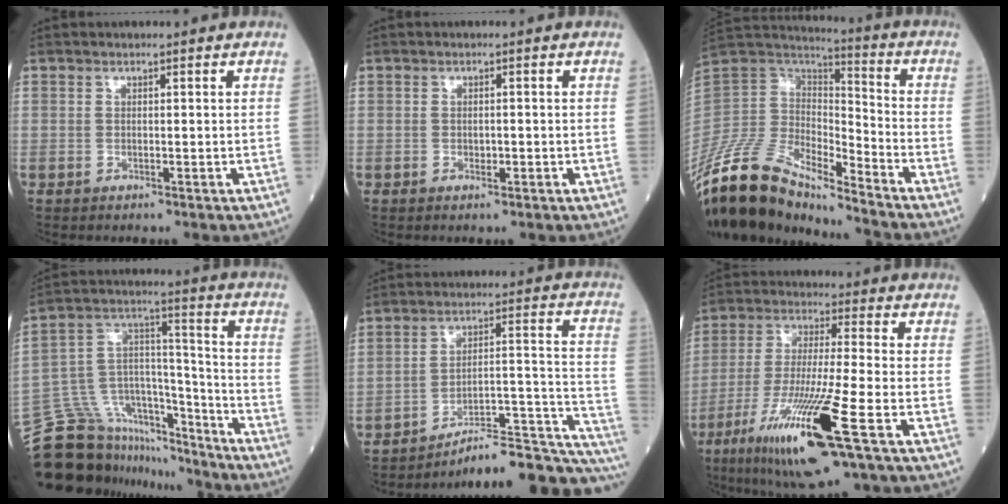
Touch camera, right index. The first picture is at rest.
{"total": 0.9, "force": [-0.3, 0.6, 0.6], "torque": [-0.011, 0.000, -0.003]}
{"total": 17.6, "force": [-14.7, 4.6, 8.5], "torque": [-0.175, 0.024, -0.282]}
{"total": 20.3, "force": [-17.9, 7.6, 5.8], "torque": [-0.124, 0.061, -0.293]}
{"total": 20.1, "force": [-17.7, 2.3, 9.3], "torque": [-0.059, 0.049, -0.246]}
{"total": 17.1, "force": [-7.9, 0.5, 15.2], "torque": [-0.309, -0.042, -0.143]}